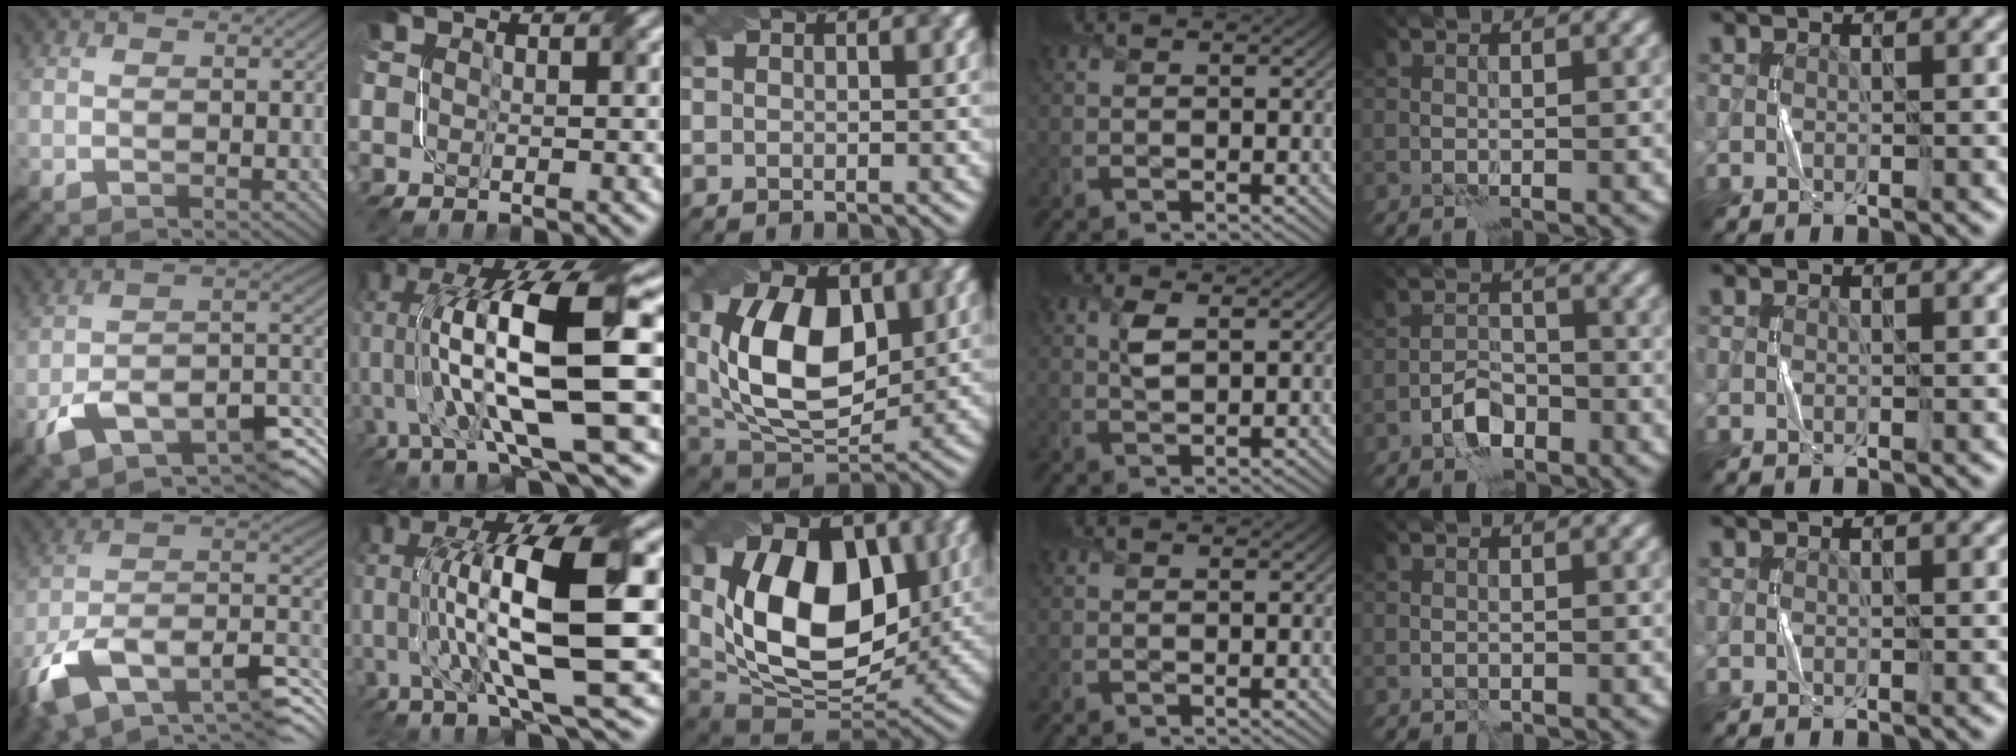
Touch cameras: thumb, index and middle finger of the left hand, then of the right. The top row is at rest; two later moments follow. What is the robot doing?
{"motion": "twist", "object": "screw"}